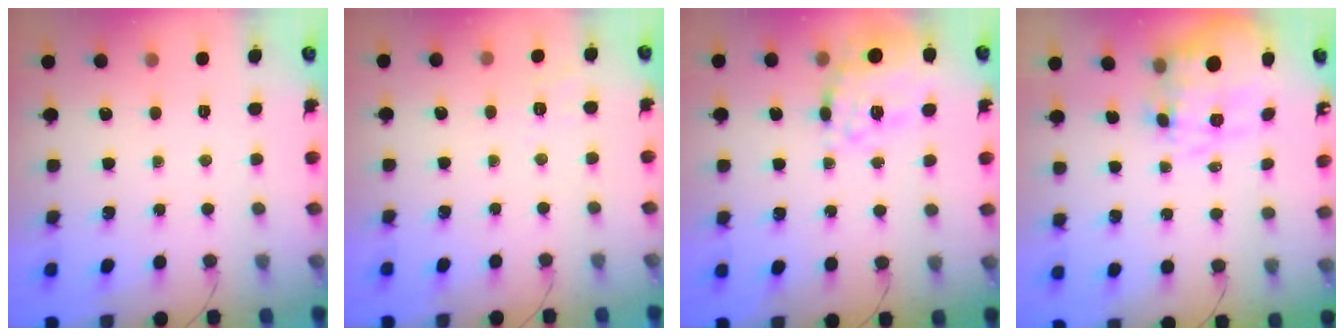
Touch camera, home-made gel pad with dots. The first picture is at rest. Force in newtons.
{"total": 2.3, "press": 1.5, "slide": 1.8}
{"total": 12.1, "press": 11.5, "slide": 4.0}
{"total": 11.6, "press": 11.2, "slide": 3.1}